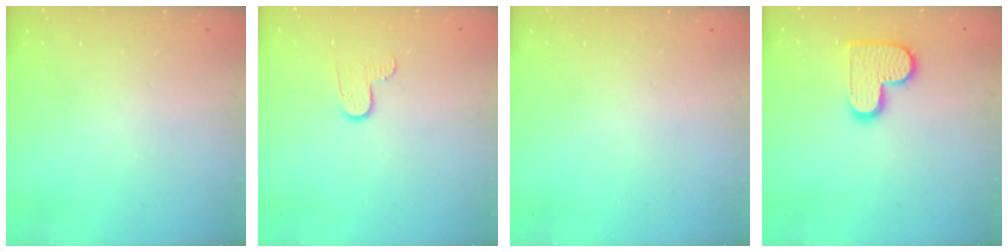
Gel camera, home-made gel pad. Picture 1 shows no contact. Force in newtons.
{"total": 6.2, "press": 6.1, "slide": 0.5}
{"total": 0.0}
{"total": 12.0, "press": 12.0, "slide": 0.6}